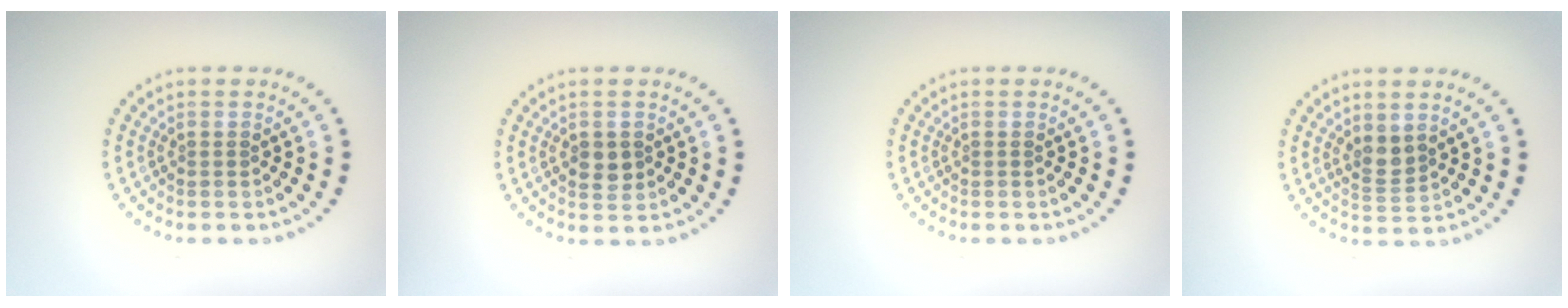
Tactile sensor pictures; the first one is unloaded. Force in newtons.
{"total": 1.9, "press": 1.8, "slide": 0.2}
{"total": 0.0}
{"total": 2.1, "press": 1.7, "slide": 1.2}